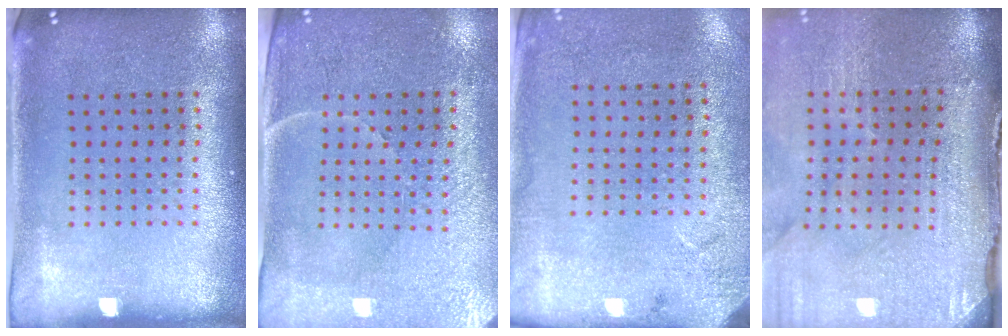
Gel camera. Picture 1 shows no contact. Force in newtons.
{"total": 3.5, "press": 3.3, "slide": 1.1}
{"total": 2.8, "press": 2.2, "slide": 1.6}
{"total": 4.4, "press": 3.7, "slide": 2.4}